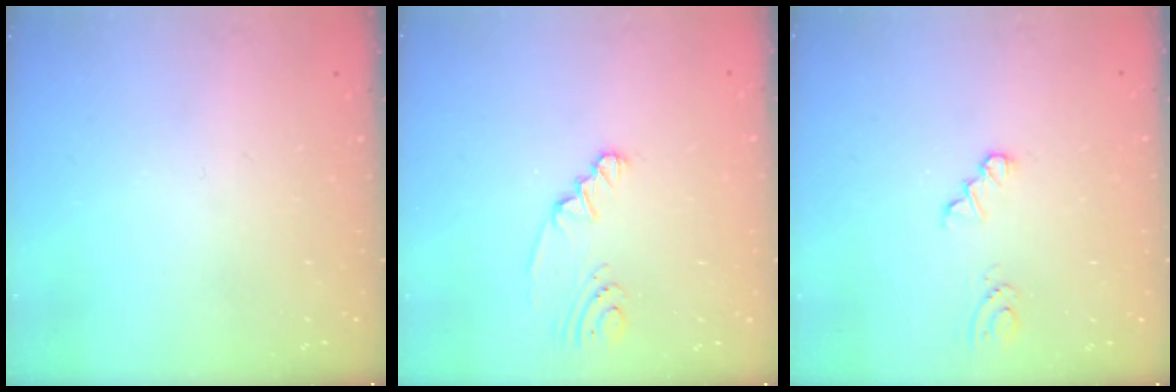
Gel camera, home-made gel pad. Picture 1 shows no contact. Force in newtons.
{"total": 2.6, "press": 2.4, "slide": 0.9}
{"total": 1.4, "press": 1.4, "slide": 0.2}